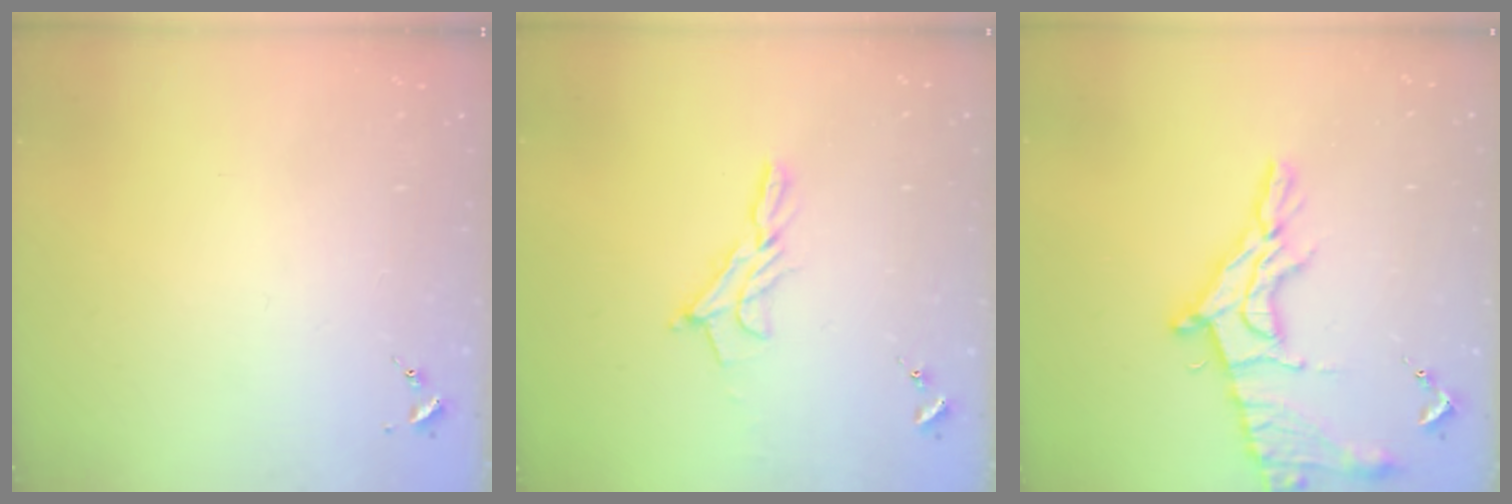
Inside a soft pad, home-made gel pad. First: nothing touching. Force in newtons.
{"total": 9.9, "press": 9.9, "slide": 0.6}
{"total": 17.8, "press": 17.8, "slide": 1.2}